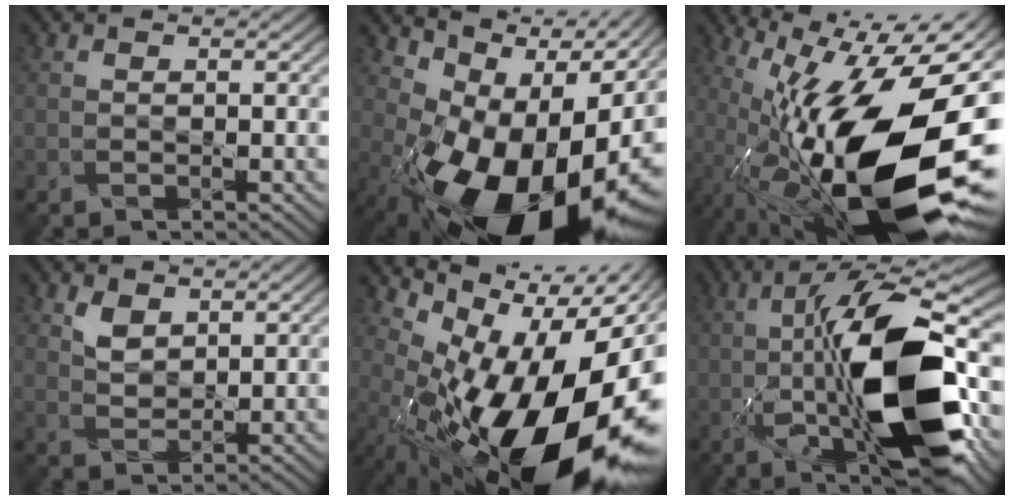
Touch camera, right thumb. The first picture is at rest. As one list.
[{"total": 17.0, "force": [-1.5, 9.4, 14.1], "torque": [-0.180, -0.009, -0.013]}, {"total": 21.0, "force": [-3.5, 8.2, 19.0], "torque": [-0.311, -0.001, -0.070]}, {"total": 2.8, "force": [1.9, 1.8, 1.1], "torque": [-0.029, -0.007, 0.044]}, {"total": 18.9, "force": [-4.7, 9.0, 15.9], "torque": [-0.227, -0.025, -0.070]}, {"total": 16.4, "force": [-2.4, 6.3, 14.9], "torque": [-0.254, 0.005, -0.049]}]